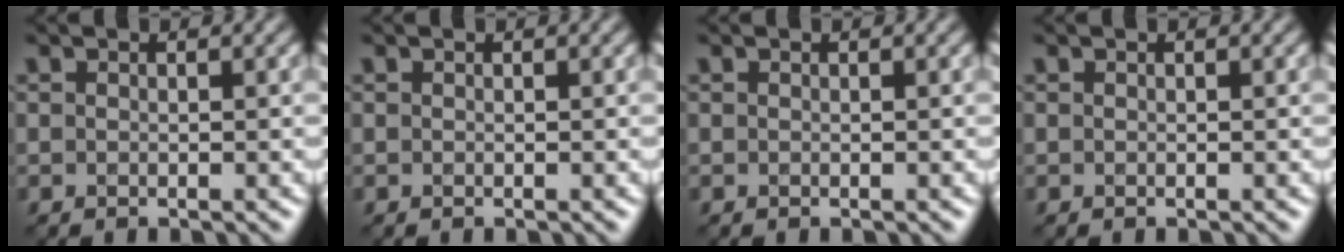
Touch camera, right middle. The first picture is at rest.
{"total": 0.0}
{"total": 0.0}
{"total": 0.0}